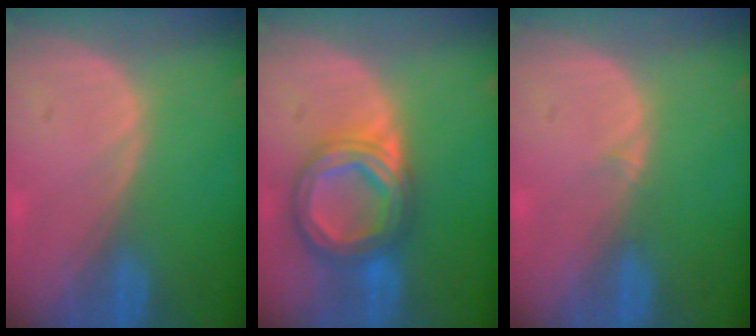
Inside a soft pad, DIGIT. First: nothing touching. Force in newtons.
{"total": 8.6, "press": 8.6, "slide": 0.6}
{"total": 0.9, "press": 0.5, "slide": 0.7}